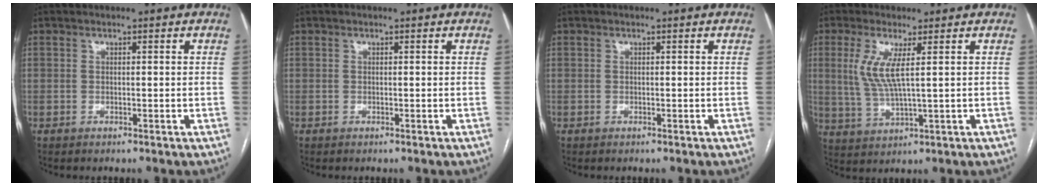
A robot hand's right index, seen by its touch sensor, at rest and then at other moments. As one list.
[{"total": 0.0}, {"total": 0.0}, {"total": 6.3, "force": [1.8, 0.7, 6.0], "torque": [-0.139, -0.003, 0.042]}]